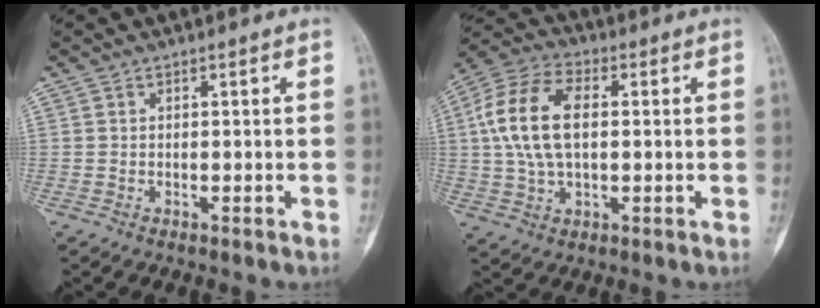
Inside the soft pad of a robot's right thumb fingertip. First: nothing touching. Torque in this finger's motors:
{"motor_torque": [0.95, 1.03, 0.84, -0.51, 0.44]}